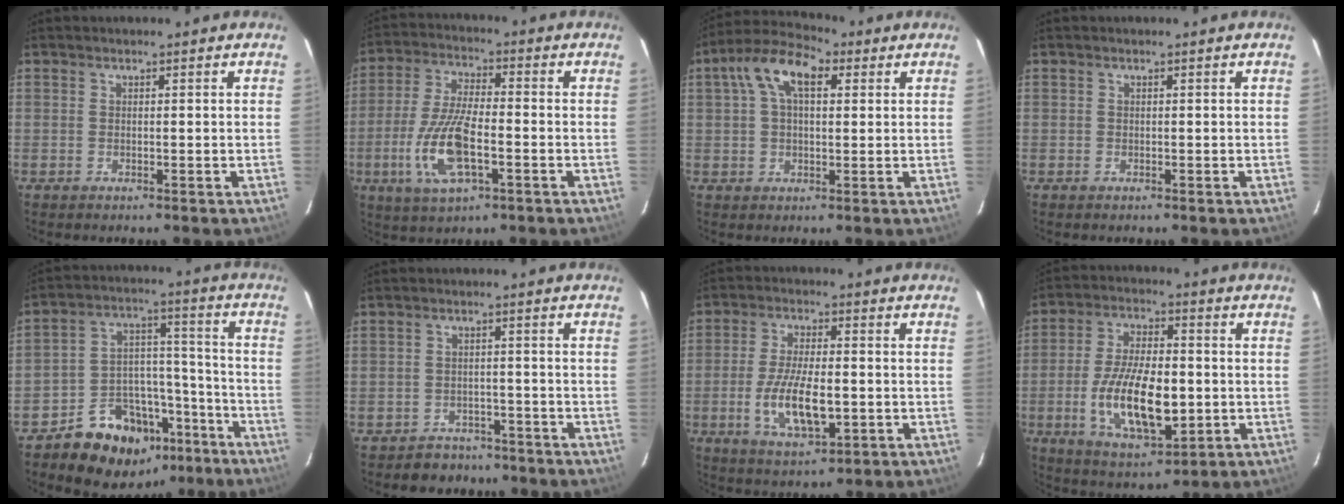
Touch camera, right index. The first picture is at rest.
{"total": 12.8, "force": [-4.0, 4.4, 11.3], "torque": [-0.242, -0.007, -0.077]}
{"total": 9.8, "force": [3.3, 5.2, 7.6], "torque": [-0.145, 0.035, 0.051]}
{"total": 0.0}
{"total": 15.4, "force": [-10.4, 10.1, 5.2], "torque": [-0.096, 0.065, -0.136]}
{"total": 5.8, "force": [-4.6, 3.4, 0.1], "torque": [-0.013, 0.023, -0.063]}
{"total": 11.0, "force": [-2.4, 4.2, 9.9], "torque": [-0.198, -0.010, -0.041]}
{"total": 15.8, "force": [-2.8, 6.9, 14.0], "torque": [-0.272, -0.009, -0.041]}